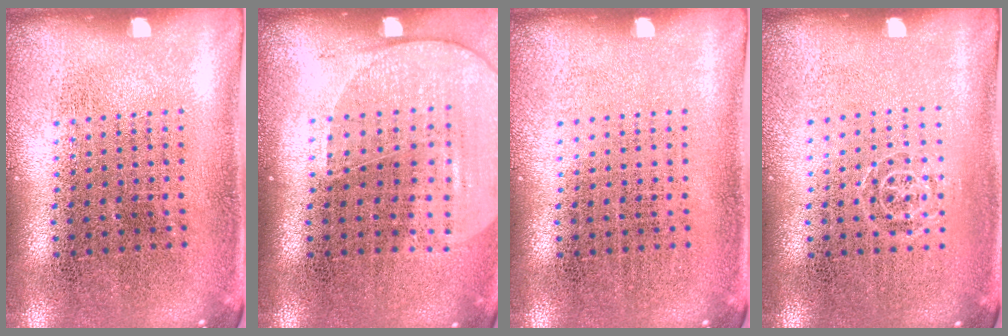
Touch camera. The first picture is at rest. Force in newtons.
{"total": 1.7, "press": 1.5, "slide": 0.7}
{"total": 0.0}
{"total": 0.7, "press": 0.5, "slide": 0.5}